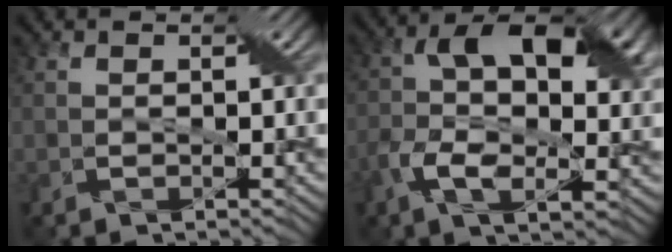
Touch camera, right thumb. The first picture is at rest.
{"total": 13.2, "force": [0.7, 7.3, 11.0], "torque": [-0.206, 0.000, 0.006]}